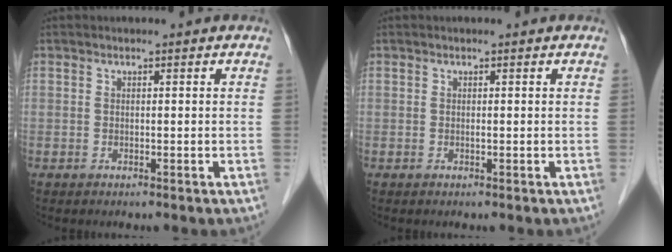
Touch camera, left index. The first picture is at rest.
{"total": 0.0}